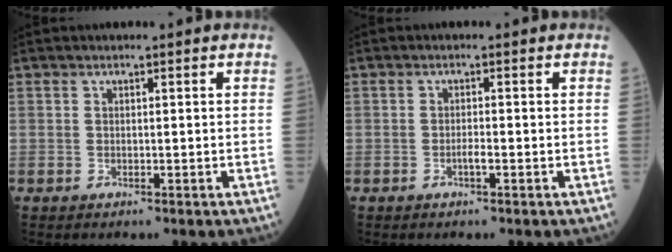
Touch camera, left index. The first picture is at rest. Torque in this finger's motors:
{"motor_torque": [0.32, 0.12, 0.00, 0.00]}